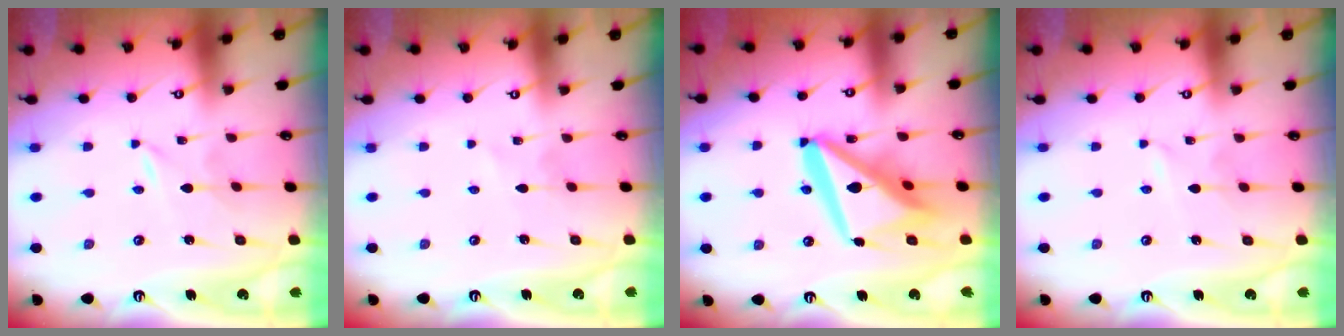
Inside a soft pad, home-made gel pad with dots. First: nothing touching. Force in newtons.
{"total": 1.2, "press": 1.2, "slide": 0.1}
{"total": 17.0, "press": 16.9, "slide": 2.1}
{"total": 1.7, "press": 1.7, "slide": 0.1}